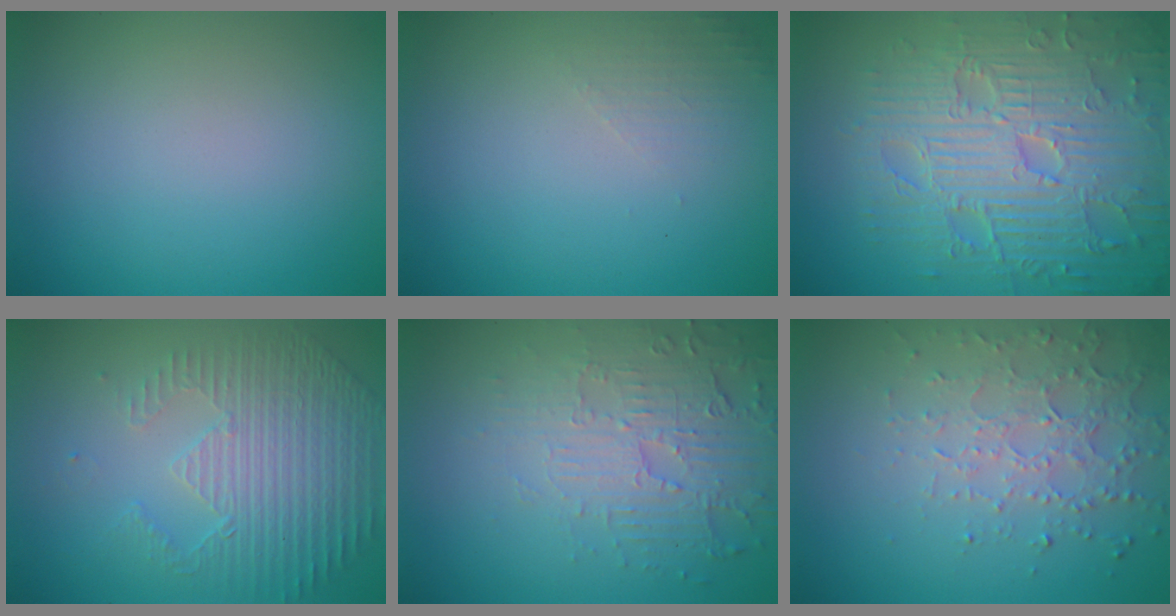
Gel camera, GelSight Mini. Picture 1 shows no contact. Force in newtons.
{"total": 1.3, "press": 1.2, "slide": 0.4}
{"total": 10.0, "press": 6.9, "slide": 7.2}
{"total": 4.8, "press": 3.5, "slide": 3.3}
{"total": 5.5, "press": 3.6, "slide": 4.1}
{"total": 4.5, "press": 3.2, "slide": 3.2}